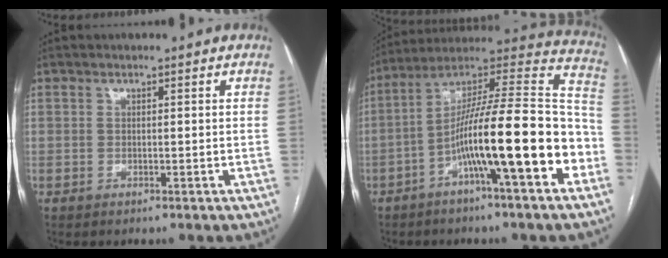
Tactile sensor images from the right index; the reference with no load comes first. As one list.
[{"total": 19.9, "force": [-6.7, 1.8, 18.7], "torque": [-0.271, 0.025, -0.109]}]